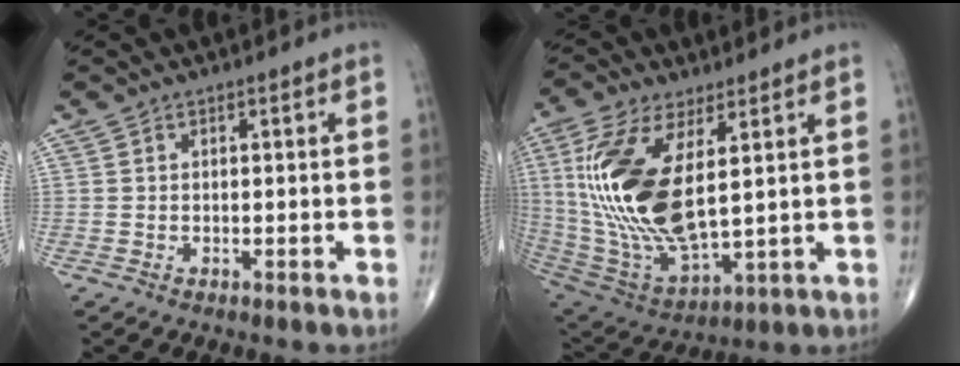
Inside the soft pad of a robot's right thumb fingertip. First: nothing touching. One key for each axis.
{"total": 21.4, "fx": 4.2, "fy": 9.2, "fz": 18.9, "tx": -0.400, "ty": -0.032, "tz": 0.090}